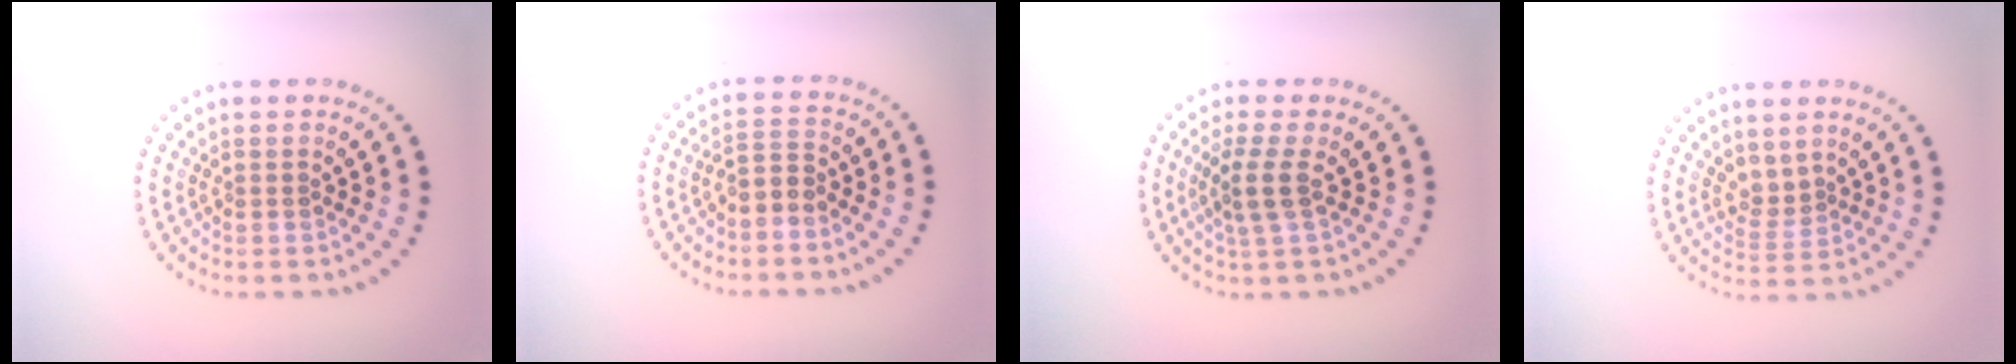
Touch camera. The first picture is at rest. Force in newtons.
{"total": 2.0, "press": 1.4, "slide": 1.4}
{"total": 2.3, "press": 1.9, "slide": 1.4}
{"total": 1.8, "press": 1.2, "slide": 1.3}